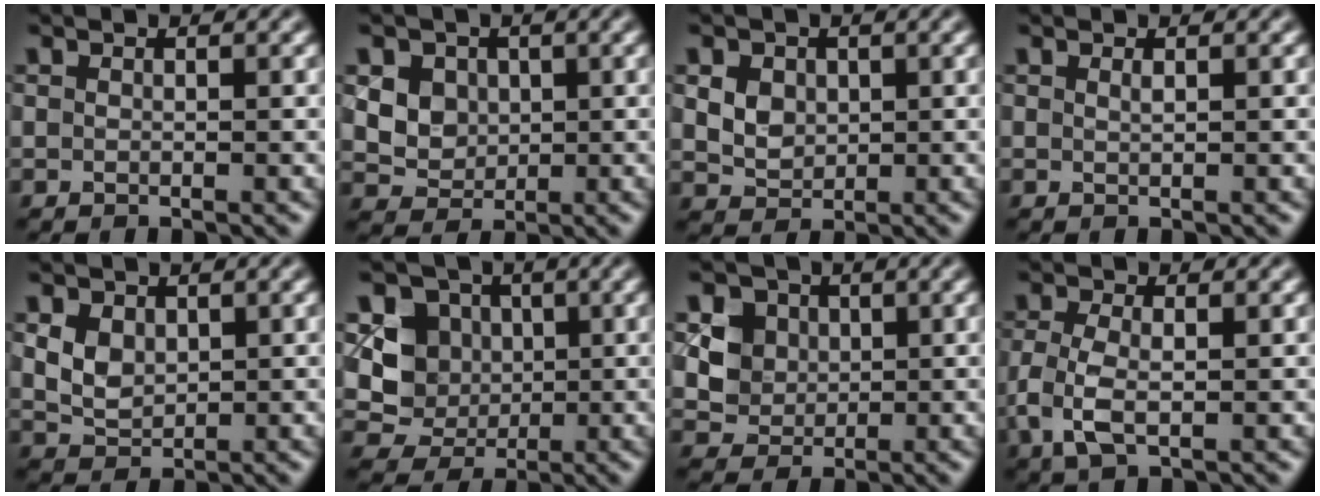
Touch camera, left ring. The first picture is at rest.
{"total": 5.4, "force": [1.9, 4.4, 2.5], "torque": [-0.057, 0.013, 0.035]}
{"total": 4.3, "force": [1.3, 3.4, 2.2], "torque": [-0.050, 0.012, 0.020]}
{"total": 0.6, "force": [0.3, 0.2, 0.5], "torque": [-0.005, 0.001, 0.005]}
{"total": 2.8, "force": [0.9, 2.1, 1.6], "torque": [-0.038, -0.003, 0.019]}
{"total": 4.8, "force": [0.9, 4.3, 2.0], "torque": [-0.036, -0.002, 0.006]}
{"total": 4.1, "force": [1.2, 3.5, 1.8], "torque": [-0.046, -0.005, 0.034]}
{"total": 3.9, "force": [-0.6, 2.0, 3.3], "torque": [-0.085, -0.005, -0.012]}